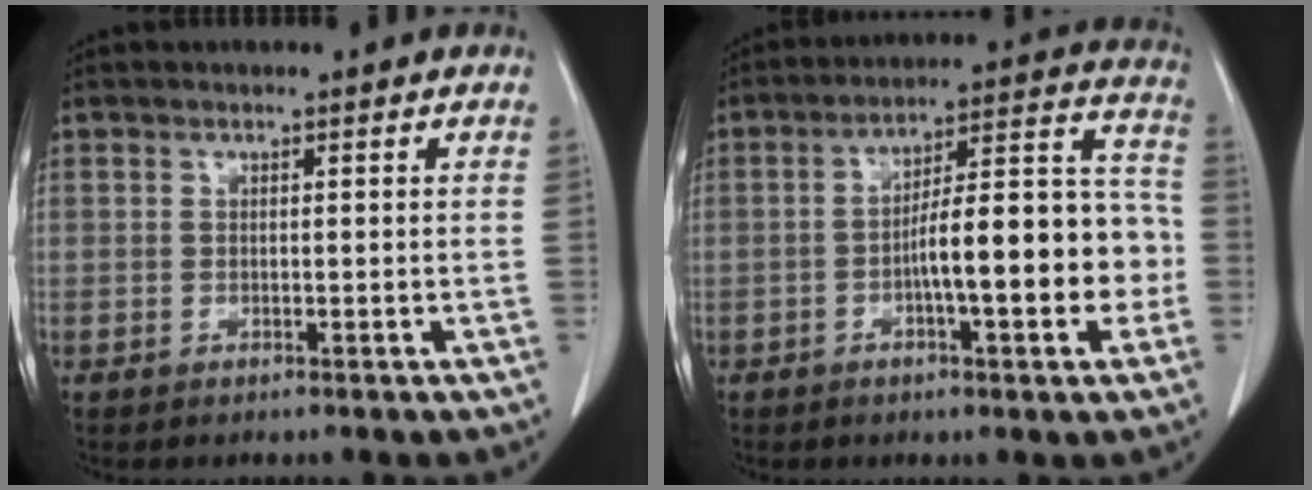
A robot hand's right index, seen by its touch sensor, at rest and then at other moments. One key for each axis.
{"total": 15.0, "fx": -3.3, "fy": 3.2, "fz": 14.3, "tx": -0.210, "ty": 0.034, "tz": -0.048}